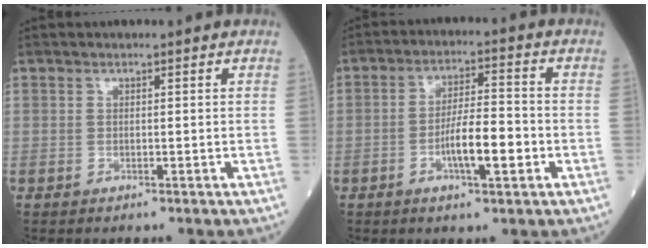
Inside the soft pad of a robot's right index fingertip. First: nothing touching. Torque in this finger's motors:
{"motor_torque": [1.05, -0.62, 0.26, 0.14]}